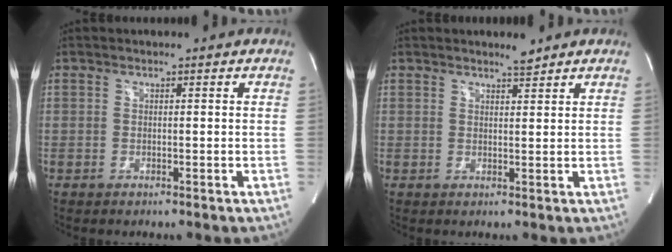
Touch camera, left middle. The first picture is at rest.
{"total": 1.7, "force": [1.6, 0.1, 0.6], "torque": [-0.014, -0.001, 0.029]}